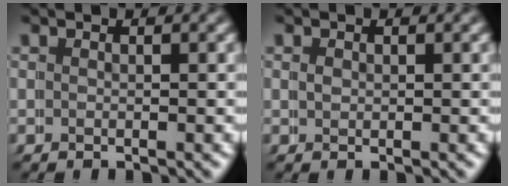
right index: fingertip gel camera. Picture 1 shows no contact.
{"total": 0.6, "force": [0.4, 0.2, -0.3], "torque": [0.001, -0.005, 0.008]}